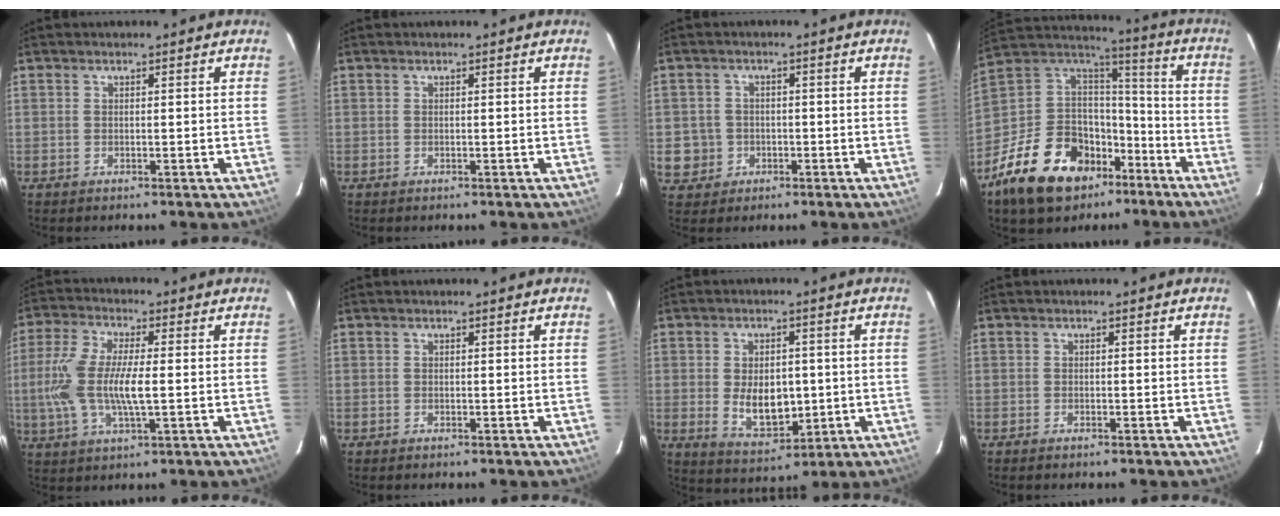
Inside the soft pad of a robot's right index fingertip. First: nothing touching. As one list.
[{"total": 0.0}, {"total": 5.5, "force": [-1.1, 5.4, 0.6], "torque": [-0.025, 0.022, -0.007]}, {"total": 24.2, "force": [-13.9, 15.1, 12.9], "torque": [-0.286, 0.026, -0.222]}, {"total": 11.9, "force": [-0.9, 3.8, 11.2], "torque": [-0.238, 0.000, -0.020]}, {"total": 0.0}, {"total": 9.1, "force": [-0.7, 5.7, 7.1], "torque": [-0.133, -0.009, 0.004]}, {"total": 0.7, "force": [-0.6, 0.2, 0.2], "torque": [-0.006, -0.002, -0.012]}]